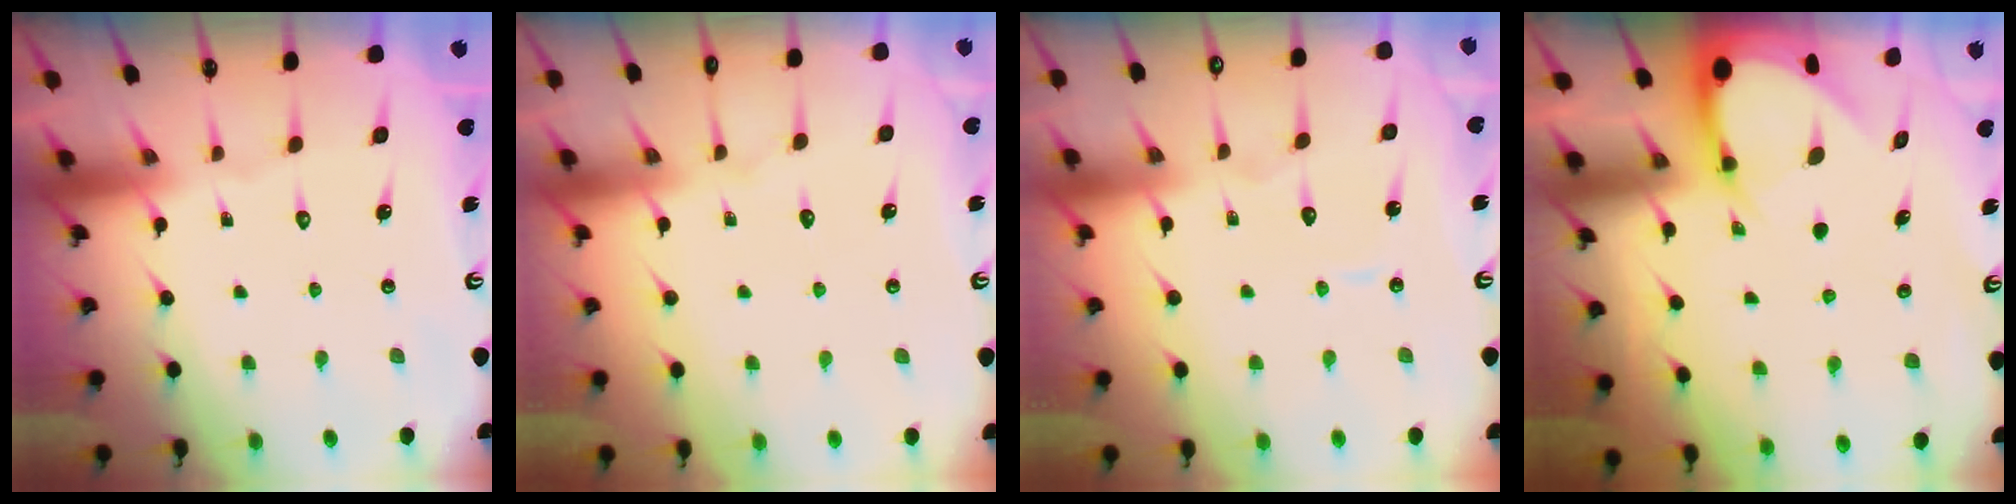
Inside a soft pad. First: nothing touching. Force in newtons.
{"total": 2.9, "press": 2.9, "slide": 0.4}
{"total": 4.3, "press": 4.3, "slide": 0.4}
{"total": 4.2, "press": 4.2, "slide": 0.3}